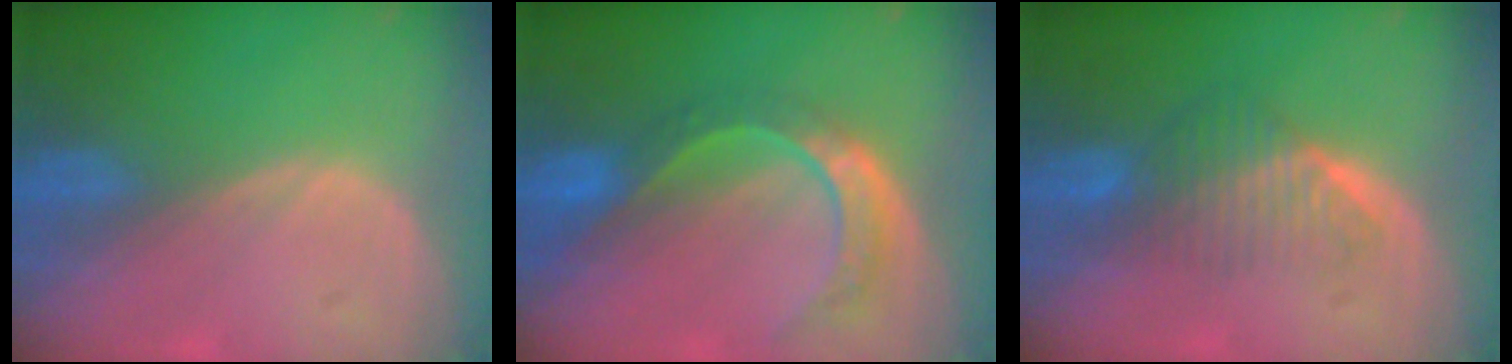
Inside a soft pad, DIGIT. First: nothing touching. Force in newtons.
{"total": 8.8, "press": 7.4, "slide": 4.8}
{"total": 6.5, "press": 5.5, "slide": 3.4}